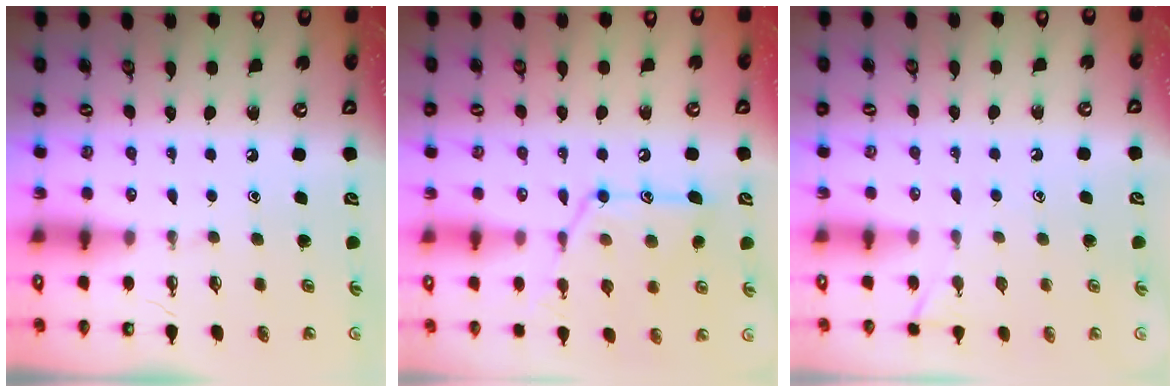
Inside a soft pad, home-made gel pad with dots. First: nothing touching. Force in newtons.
{"total": 16.5, "press": 16.5, "slide": 1.3}
{"total": 5.4, "press": 5.3, "slide": 0.6}